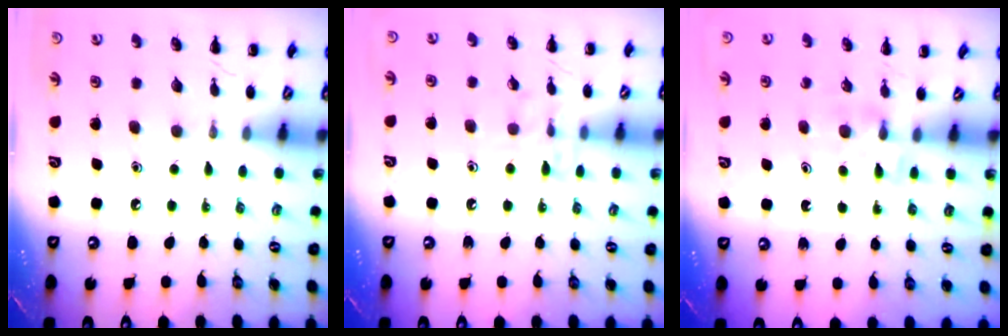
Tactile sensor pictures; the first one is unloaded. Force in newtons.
{"total": 7.1, "press": 7.1, "slide": 0.5}
{"total": 3.8, "press": 3.6, "slide": 1.3}